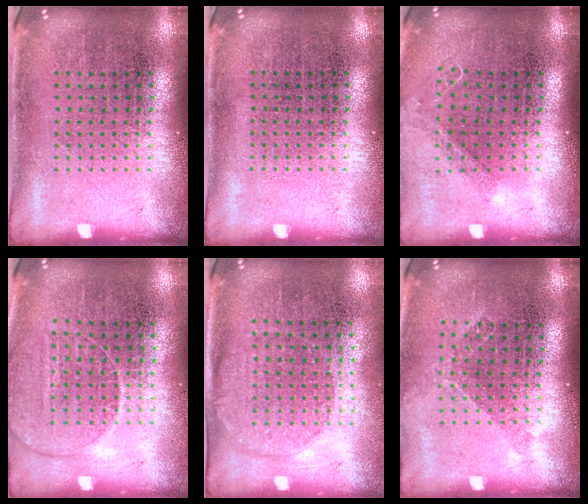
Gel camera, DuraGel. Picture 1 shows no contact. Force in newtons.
{"total": 0.0}
{"total": 0.8, "press": 0.8, "slide": 0.3}
{"total": 1.4, "press": 1.3, "slide": 0.5}
{"total": 1.5, "press": 1.3, "slide": 0.7}
{"total": 1.0, "press": 0.9, "slide": 0.5}